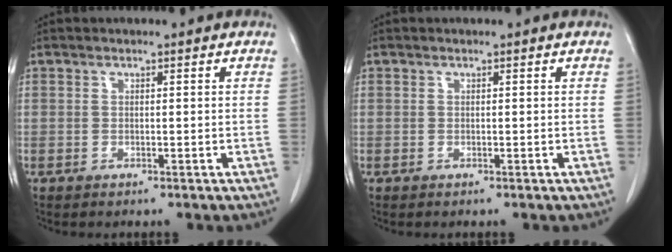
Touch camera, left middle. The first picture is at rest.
{"total": 0.0}